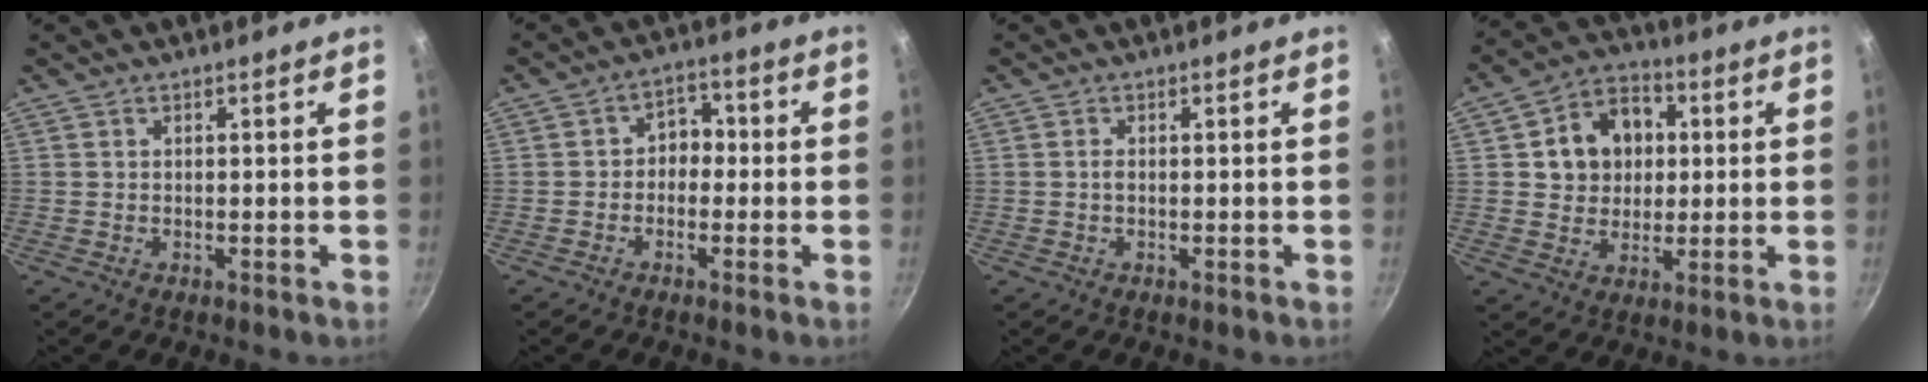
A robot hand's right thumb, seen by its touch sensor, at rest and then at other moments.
{"total": 4.4, "force": [-0.7, 3.6, 2.5], "torque": [-0.002, 0.020, -0.023]}
{"total": 0.8, "force": [-0.1, 0.4, 0.7], "torque": [-0.014, 0.003, -0.003]}
{"total": 11.8, "force": [2.2, 9.9, 6.1], "torque": [-0.065, 0.011, 0.029]}